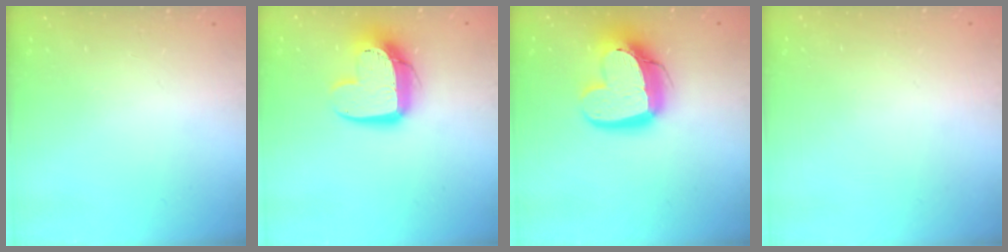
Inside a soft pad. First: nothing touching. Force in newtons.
{"total": 14.4, "press": 14.3, "slide": 1.2}
{"total": 18.9, "press": 18.8, "slide": 1.6}
{"total": 0.0}